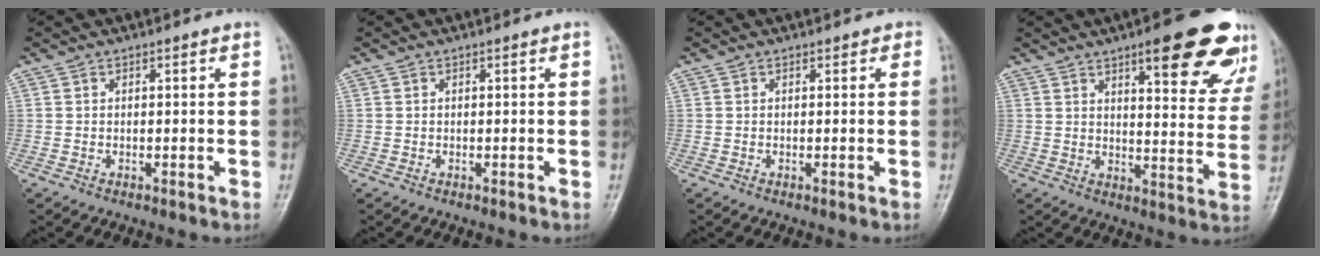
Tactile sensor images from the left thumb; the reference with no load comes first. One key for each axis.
{"total": 0.0}
{"total": 0.9, "fx": 0.5, "fy": 0.7, "fz": 0.3, "tx": 0.010, "ty": 0.000, "tz": -0.001}
{"total": 19.1, "fx": 11.4, "fy": 5.2, "fz": 14.5, "tx": -0.147, "ty": -0.050, "tz": 0.142}